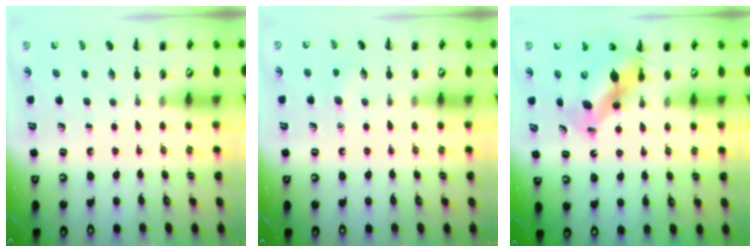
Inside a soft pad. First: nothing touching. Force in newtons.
{"total": 4.3, "press": 4.2, "slide": 1.0}
{"total": 10.0, "press": 9.6, "slide": 2.7}